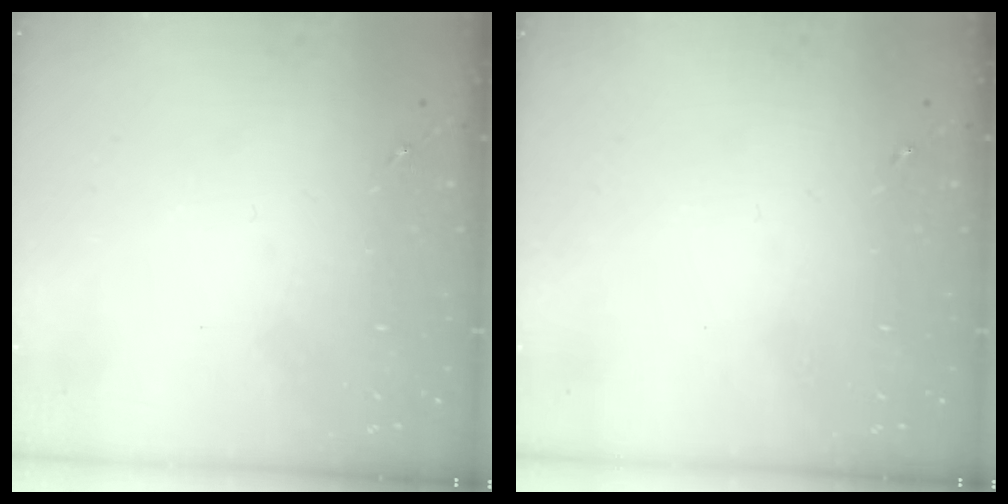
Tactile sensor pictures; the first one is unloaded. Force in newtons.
{"total": 0.0}